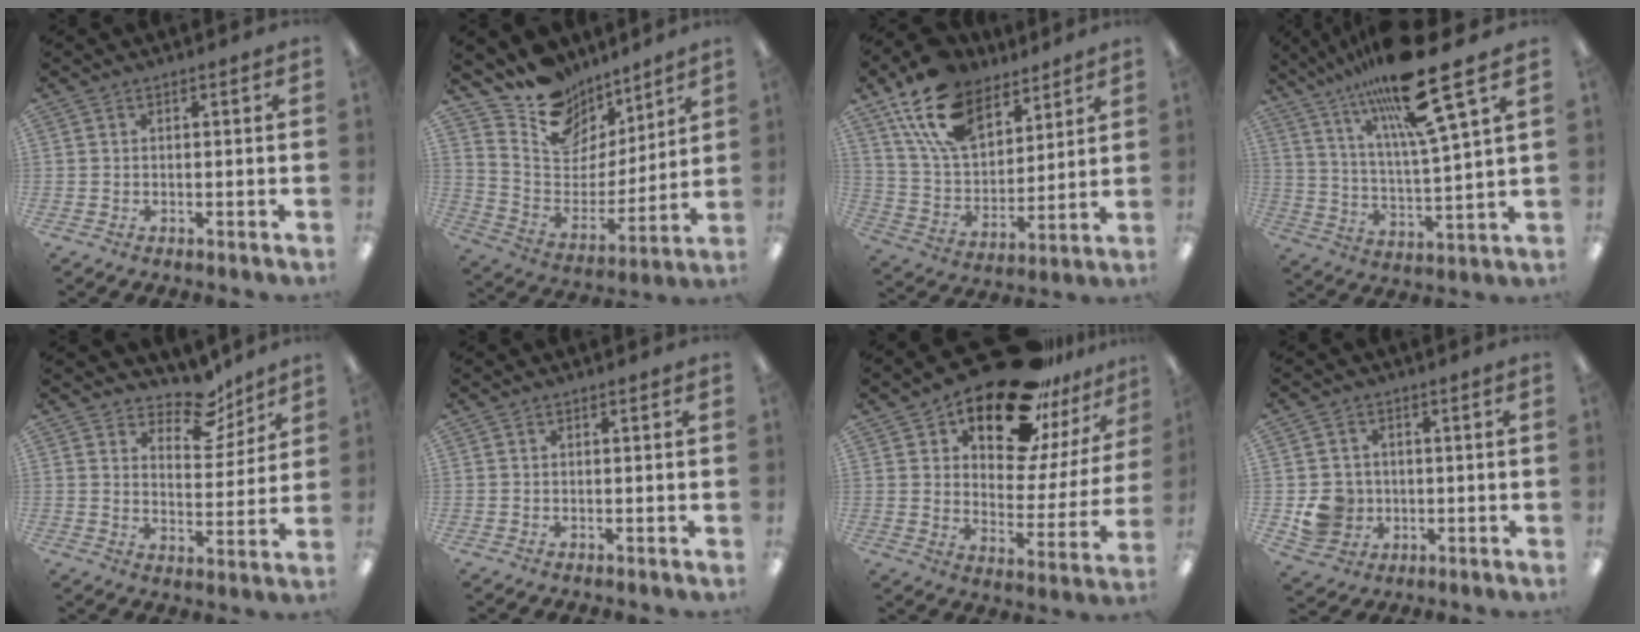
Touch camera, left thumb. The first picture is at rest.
{"total": 13.6, "force": [10.5, 8.2, 2.5], "torque": [-0.068, -0.088, 0.198]}
{"total": 17.8, "force": [11.9, 9.9, 8.8], "torque": [-0.175, -0.049, 0.223]}
{"total": 20.7, "force": [15.0, 2.3, 14.0], "torque": [-0.254, -0.078, 0.237]}
{"total": 10.4, "force": [8.3, 5.0, 3.8], "torque": [-0.049, -0.058, 0.148]}
{"total": 0.0}
{"total": 21.1, "force": [15.8, 9.4, 10.5], "torque": [-0.157, -0.107, 0.269]}
{"total": 7.5, "force": [-0.8, 7.2, 2.1], "torque": [-0.054, 0.011, -0.007]}